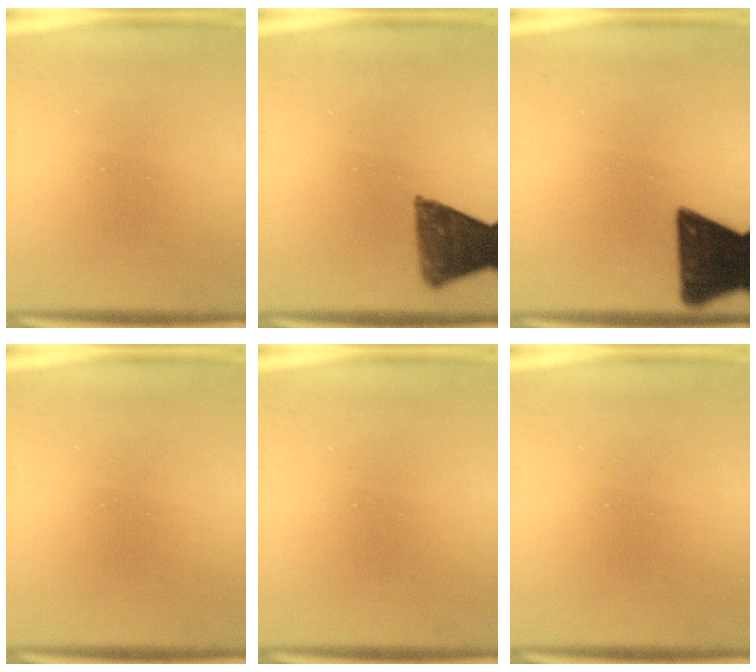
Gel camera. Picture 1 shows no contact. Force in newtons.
{"total": 10.0}
{"total": 13.4}
{"total": 0.0}
{"total": 0.0}
{"total": 0.0}